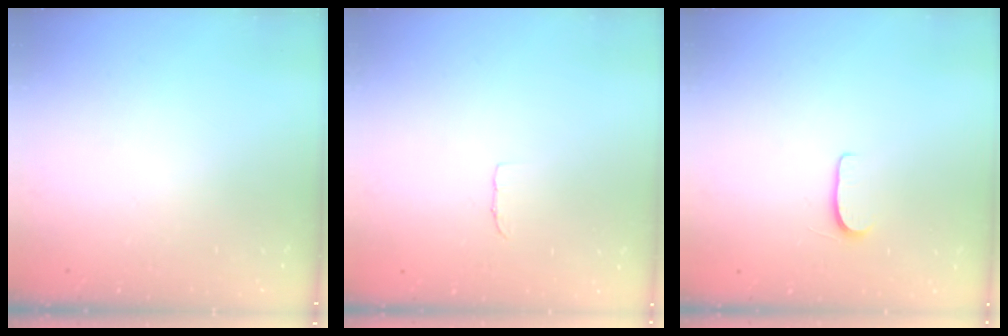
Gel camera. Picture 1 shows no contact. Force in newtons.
{"total": 3.4, "press": 3.4, "slide": 0.2}
{"total": 5.0, "press": 5.0, "slide": 0.5}